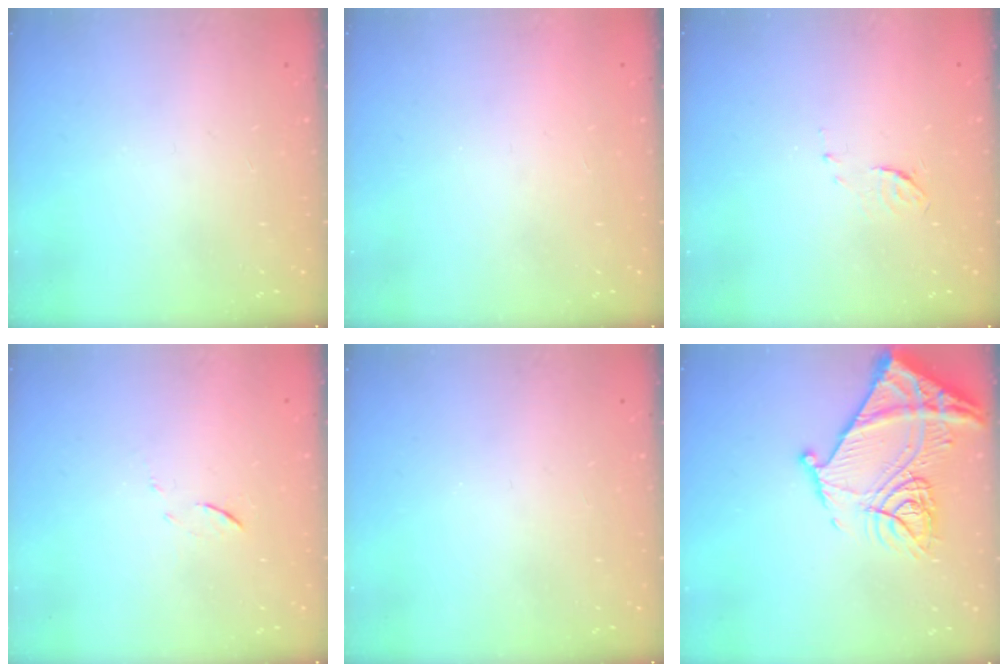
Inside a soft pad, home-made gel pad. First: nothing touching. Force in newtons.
{"total": 1.5, "press": 1.5, "slide": 0.1}
{"total": 4.1, "press": 4.1, "slide": 0.2}
{"total": 5.5, "press": 5.4, "slide": 0.7}
{"total": 0.0}
{"total": 19.8, "press": 19.7, "slide": 2.1}